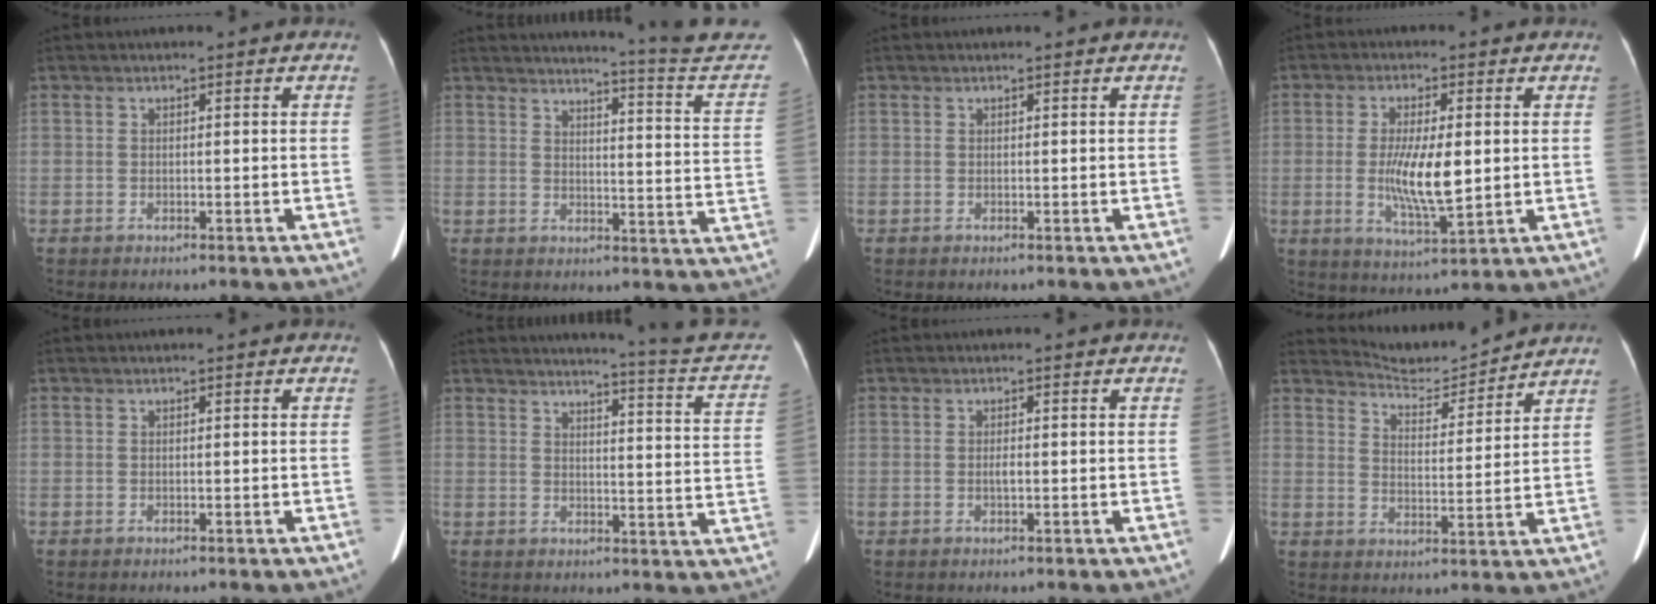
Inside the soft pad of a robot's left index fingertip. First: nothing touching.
{"total": 17.3, "force": [16.8, -2.2, 3.5], "torque": [-0.054, -0.134, 0.180]}
{"total": 0.6, "force": [0.6, 0.0, 0.2], "torque": [-0.005, 0.002, 0.009]}
{"total": 8.5, "force": [0.0, 1.7, 8.3], "torque": [-0.159, -0.016, 0.003]}
{"total": 0.0}
{"total": 13.4, "force": [12.5, -0.9, 4.8], "torque": [-0.061, -0.070, 0.123]}
{"total": 0.8, "force": [-0.1, 0.1, 0.8], "torque": [-0.015, 0.000, -0.001]}
{"total": 8.0, "force": [8.0, 0.0, -0.2], "torque": [-0.010, -0.004, 0.127]}